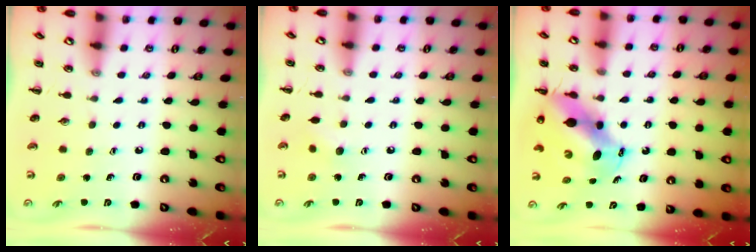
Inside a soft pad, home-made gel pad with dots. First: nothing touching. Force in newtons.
{"total": 4.3, "press": 4.2, "slide": 1.2}
{"total": 10.6, "press": 10.2, "slide": 3.0}